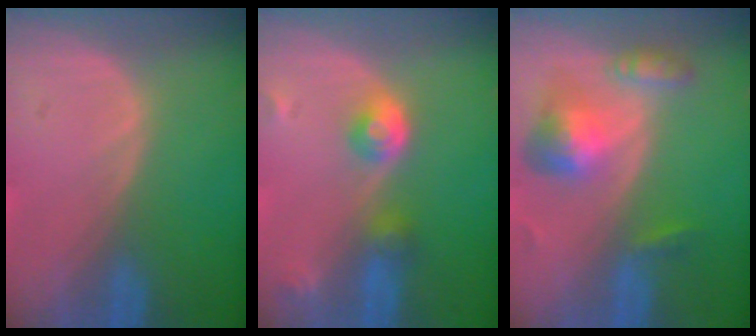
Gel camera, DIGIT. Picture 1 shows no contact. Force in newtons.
{"total": 4.3, "press": 4.3, "slide": 0.3}
{"total": 6.5, "press": 5.9, "slide": 2.5}